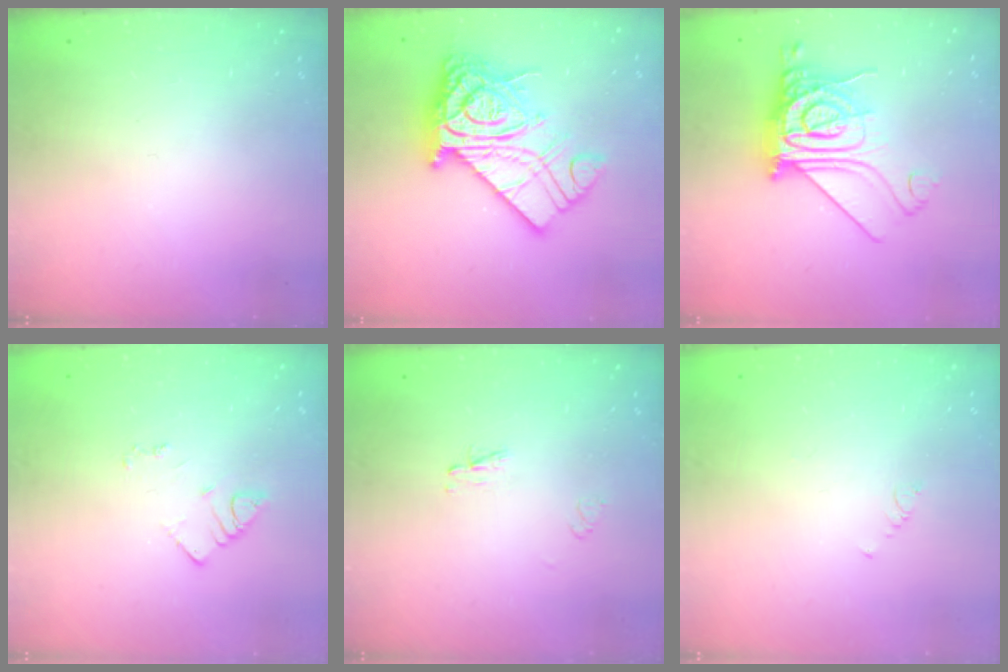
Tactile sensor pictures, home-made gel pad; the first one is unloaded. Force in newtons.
{"total": 19.9, "press": 19.8, "slide": 2.2}
{"total": 20.3, "press": 20.2, "slide": 2.3}
{"total": 2.9, "press": 2.9, "slide": 0.3}
{"total": 2.3, "press": 2.2, "slide": 0.2}
{"total": 0.7, "press": 0.6, "slide": 0.2}